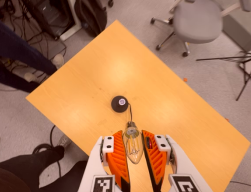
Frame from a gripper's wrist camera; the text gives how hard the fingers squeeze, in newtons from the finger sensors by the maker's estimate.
{"total": 12.5, "left": 13.9, "right": 11.0}